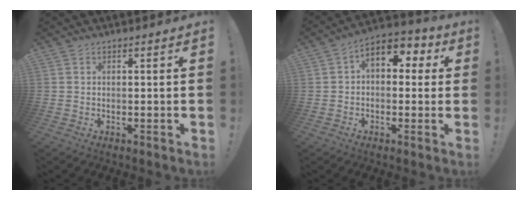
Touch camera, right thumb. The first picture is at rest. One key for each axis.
{"total": 8.1, "fx": 2.6, "fy": 5.8, "fz": 5.1, "tx": -0.073, "ty": -0.005, "tz": 0.052}